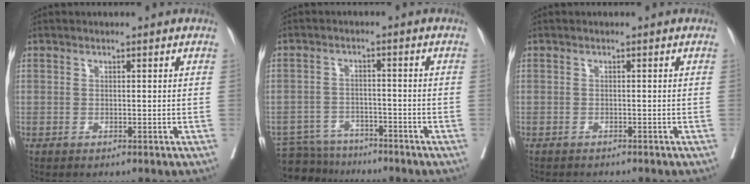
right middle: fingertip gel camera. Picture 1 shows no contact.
{"total": 7.0, "force": [-6.8, 1.7, 0.1], "torque": [-0.002, 0.002, -0.112]}
{"total": 3.8, "force": [-3.4, 0.7, 1.5], "torque": [-0.021, -0.006, -0.043]}